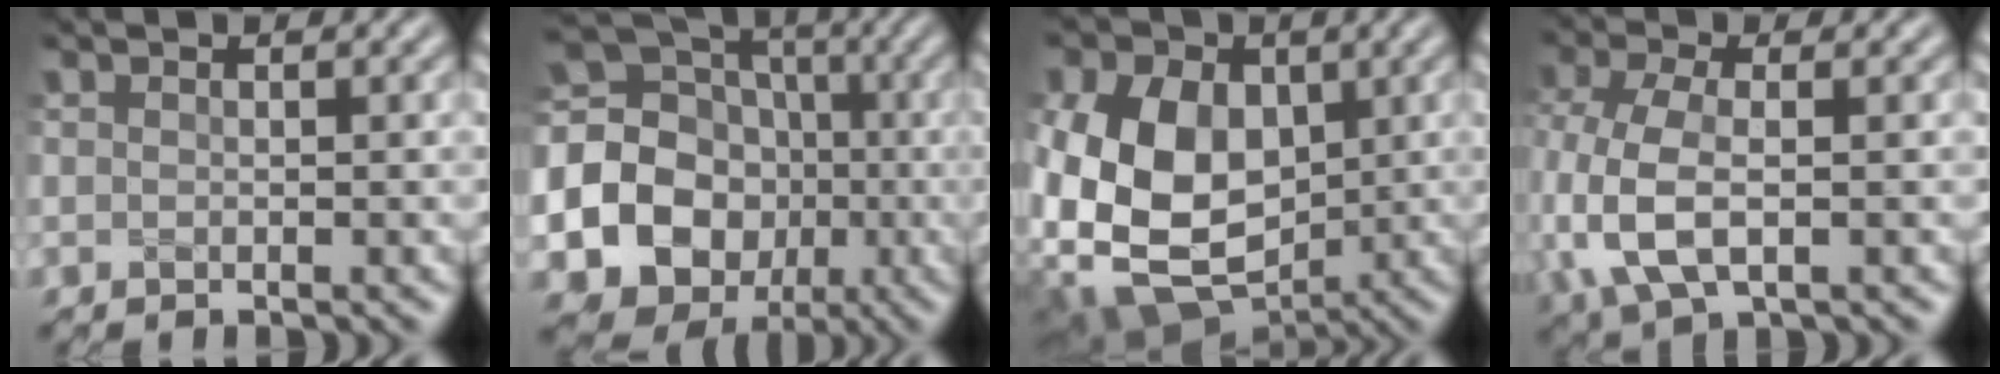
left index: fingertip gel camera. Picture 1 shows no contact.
{"total": 20.6, "force": [-3.7, 18.8, 7.5], "torque": [-0.195, -0.007, -0.085]}
{"total": 15.8, "force": [-0.3, 12.9, 9.2], "torque": [-0.207, -0.006, -0.019]}
{"total": 6.5, "force": [-0.9, 3.7, 5.3], "torque": [-0.132, -0.004, -0.021]}